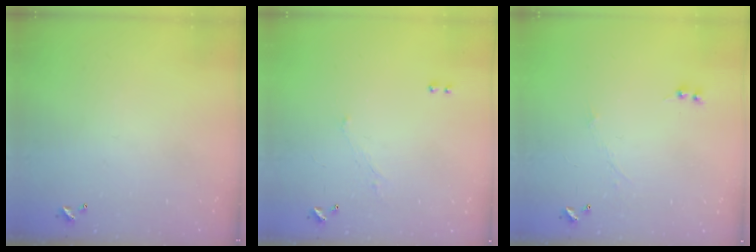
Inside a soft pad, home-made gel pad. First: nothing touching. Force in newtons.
{"total": 1.2, "press": 0.8, "slide": 0.9}
{"total": 0.0}